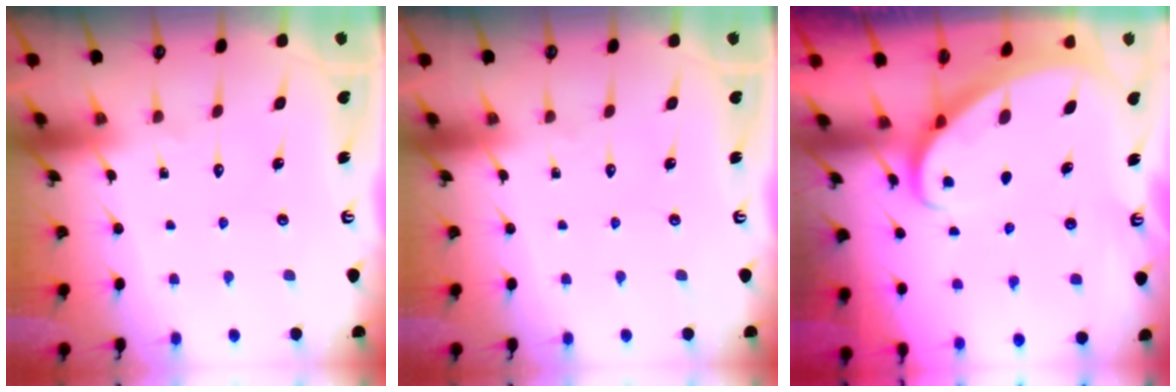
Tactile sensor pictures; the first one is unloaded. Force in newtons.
{"total": 0.0}
{"total": 2.4, "press": 2.3, "slide": 0.3}